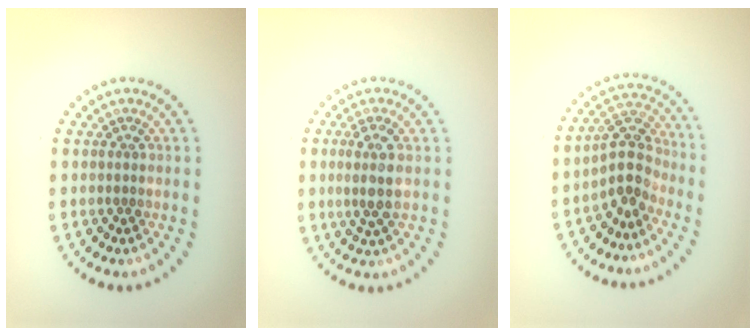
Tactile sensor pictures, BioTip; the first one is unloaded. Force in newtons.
{"total": 2.5, "press": 2.2, "slide": 1.1}
{"total": 3.6, "press": 3.1, "slide": 1.8}